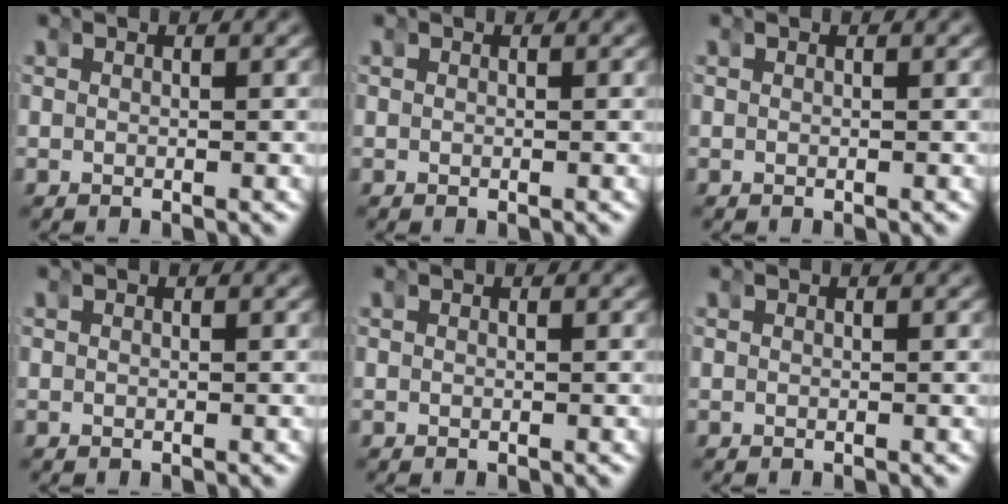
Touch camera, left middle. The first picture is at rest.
{"total": 0.0}
{"total": 0.0}
{"total": 0.0}
{"total": 0.0}
{"total": 0.0}